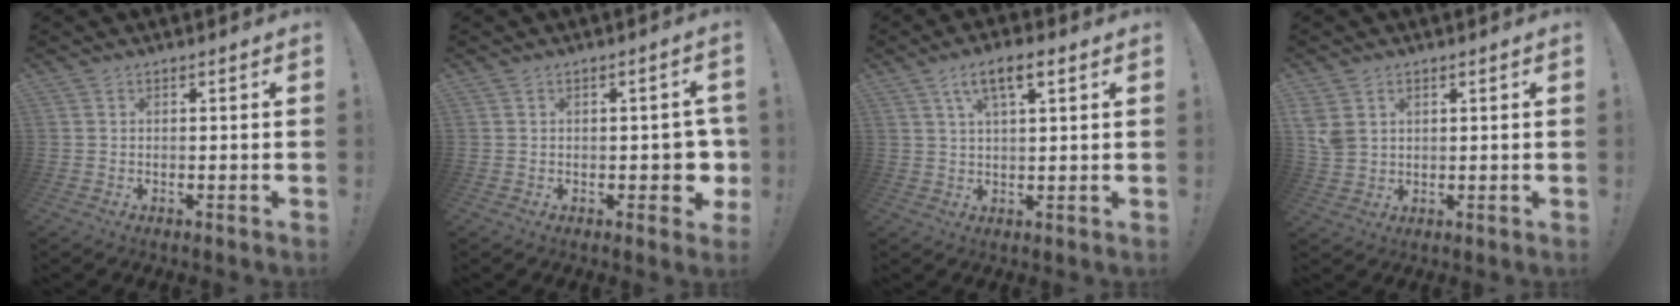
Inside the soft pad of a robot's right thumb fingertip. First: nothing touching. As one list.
[{"total": 5.0, "force": [-1.3, 3.2, 3.6], "torque": [-0.033, 0.009, -0.019]}, {"total": 7.0, "force": [3.1, 2.3, 5.8], "torque": [-0.101, -0.003, 0.054]}, {"total": 4.6, "force": [1.8, 3.6, 2.3], "torque": [-0.039, -0.008, 0.035]}]